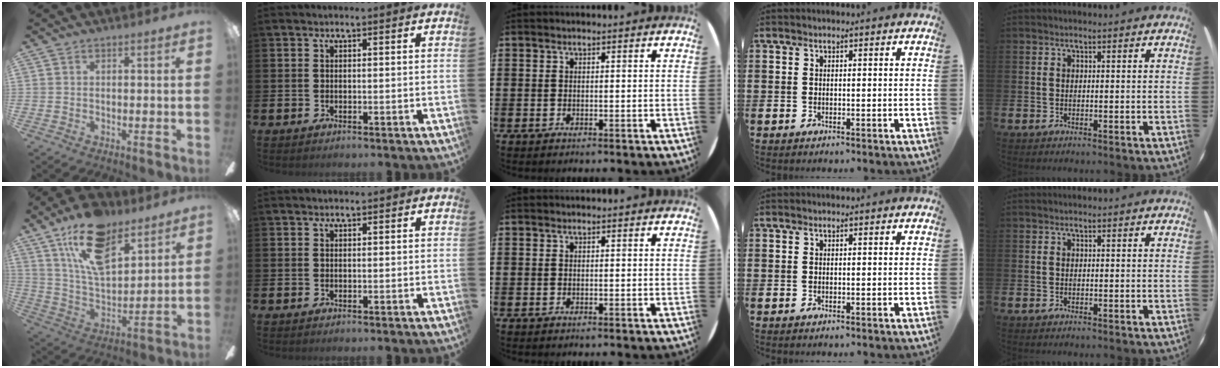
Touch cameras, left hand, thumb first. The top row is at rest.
{"thumb": {"total": 18.8, "force": [12.1, 8.9, 11.3], "torque": [-0.198, -0.048, 0.214]}, "index": {"total": 0.7, "force": [0.7, 0.1, 0.0], "torque": [0.007, -0.002, 0.011]}}